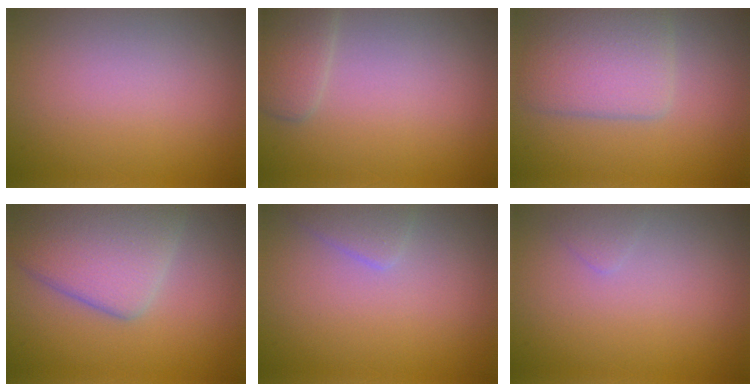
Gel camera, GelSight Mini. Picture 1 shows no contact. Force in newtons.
{"total": 2.1, "press": 2.1, "slide": 0.1}
{"total": 4.7, "press": 4.7, "slide": 0.1}
{"total": 6.5, "press": 6.4, "slide": 0.4}
{"total": 1.6, "press": 1.6, "slide": 0.0}
{"total": 0.7, "press": 0.7, "slide": 0.0}